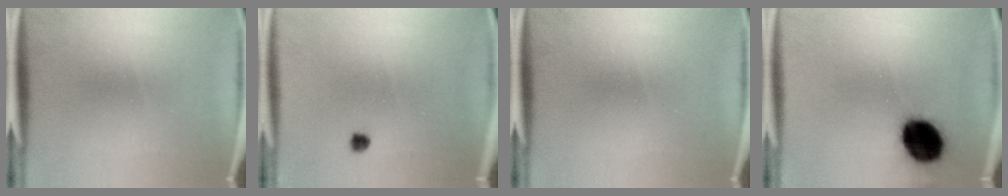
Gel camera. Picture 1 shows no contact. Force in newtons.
{"total": 1.2}
{"total": 0.0}
{"total": 15.5}